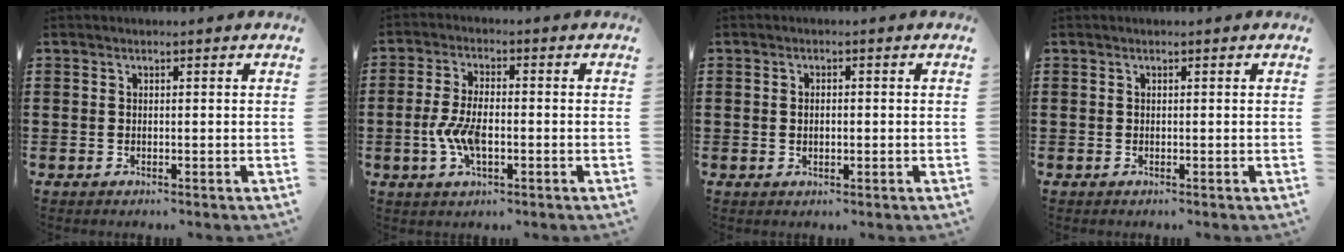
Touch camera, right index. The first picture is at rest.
{"total": 6.1, "force": [-1.5, 2.5, 5.3], "torque": [-0.128, -0.008, -0.032]}
{"total": 1.5, "force": [-0.1, 0.7, 1.3], "torque": [-0.026, 0.005, -0.003]}
{"total": 0.0}